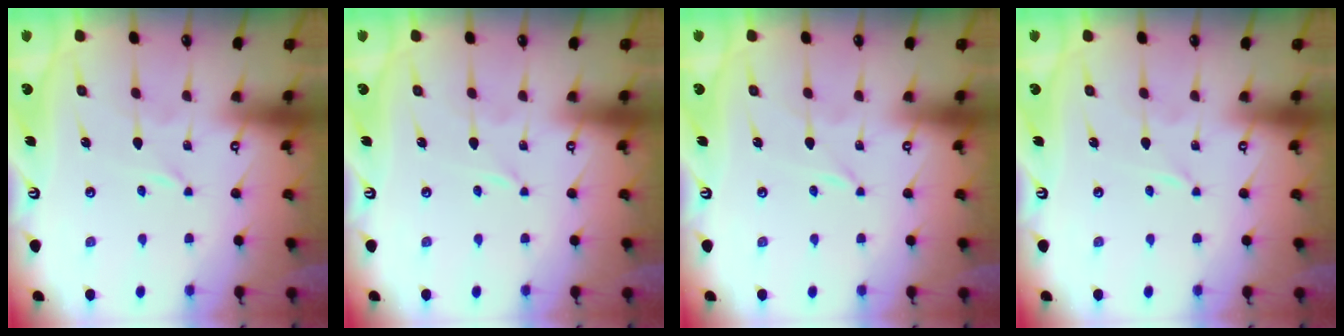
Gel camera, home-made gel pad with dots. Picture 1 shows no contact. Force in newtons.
{"total": 0.0}
{"total": 0.0}
{"total": 0.0}